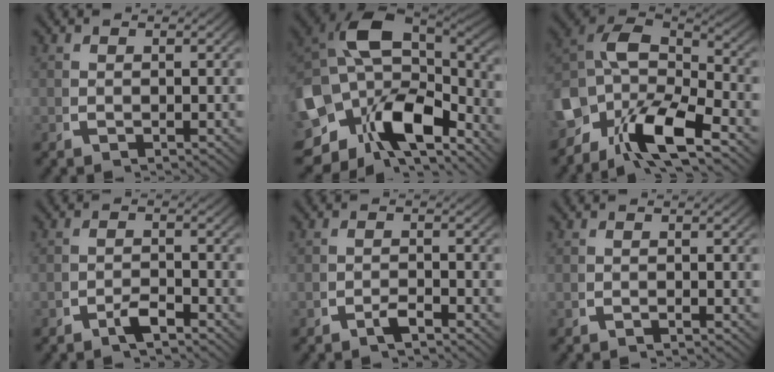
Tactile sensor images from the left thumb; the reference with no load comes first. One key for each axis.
{"total": 19.3, "fx": -0.5, "fy": 14.0, "fz": 13.2, "tx": -0.307, "ty": -0.065, "tz": 0.016}
{"total": 13.6, "fx": -0.9, "fy": 9.9, "fz": 9.3, "tx": -0.231, "ty": -0.060, "tz": -0.003}
{"total": 1.9, "fx": -1.4, "fy": 0.8, "fz": 0.9, "tx": -0.015, "ty": -0.001, "tz": -0.030}
{"total": 1.5, "fx": -1.2, "fy": 0.6, "fz": 0.7, "tx": -0.011, "ty": 0.000, "tz": -0.027}
{"total": 0.7, "fx": -0.6, "fy": 0.4, "fz": 0.2, "tx": -0.001, "ty": 0.005, "tz": -0.016}